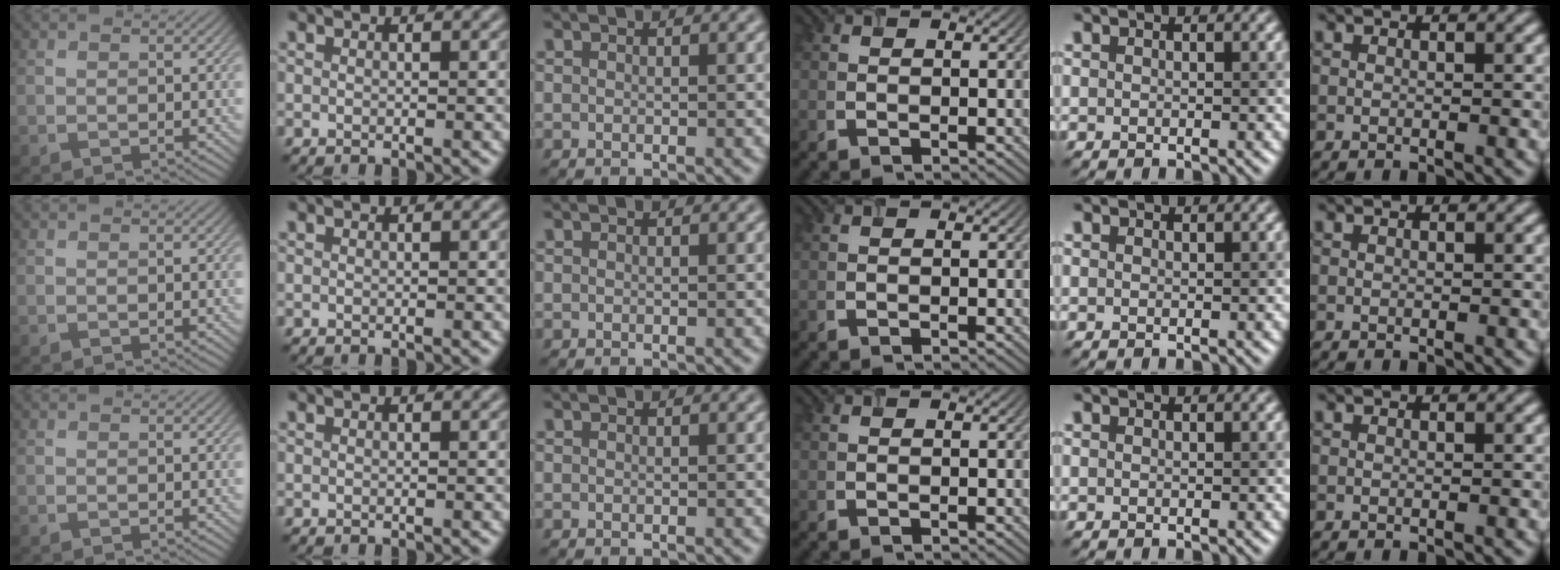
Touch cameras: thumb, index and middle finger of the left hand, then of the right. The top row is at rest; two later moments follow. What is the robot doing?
{"motion": "insert", "object": "airpods case & airpods"}